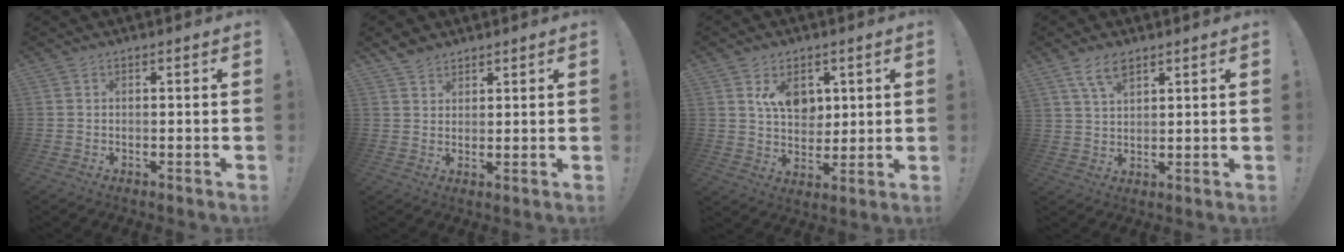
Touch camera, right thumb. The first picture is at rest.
{"total": 4.0, "force": [3.2, 2.2, 0.7], "torque": [-0.007, -0.019, 0.060]}
{"total": 9.8, "force": [4.2, 7.1, 5.2], "torque": [-0.079, -0.016, 0.083]}
{"total": 6.6, "force": [4.3, 3.0, 4.0], "torque": [-0.070, -0.014, 0.080]}